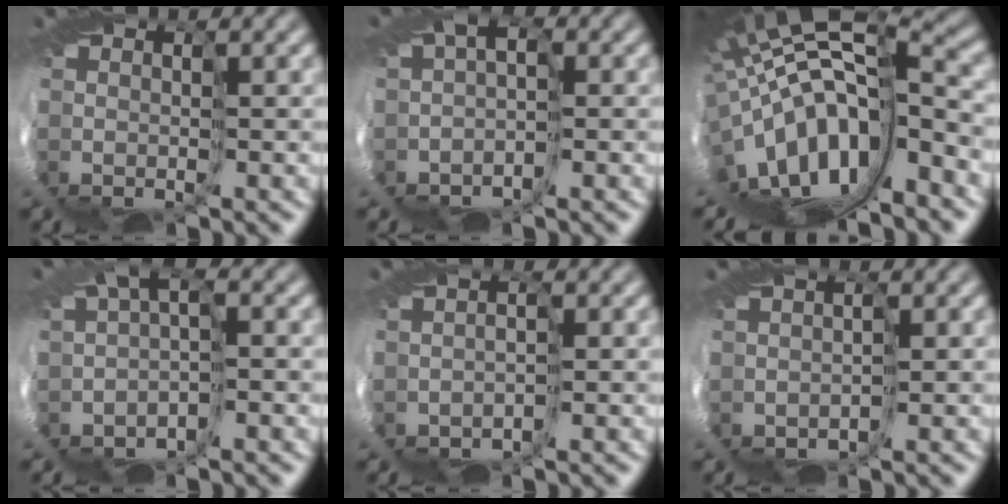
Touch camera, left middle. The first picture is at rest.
{"total": 2.2, "force": [-1.7, 1.0, 0.9], "torque": [-0.020, -0.004, -0.036]}
{"total": 14.4, "force": [-2.6, 6.0, 12.8], "torque": [-0.234, -0.020, -0.017]}
{"total": 2.3, "force": [-1.9, 0.5, 1.2], "torque": [-0.031, -0.006, -0.038]}
{"total": 1.6, "force": [-1.6, -0.2, 0.0], "torque": [0.005, -0.005, -0.026]}
{"total": 1.2, "force": [-1.1, 0.1, 0.1], "torque": [0.003, -0.003, -0.016]}